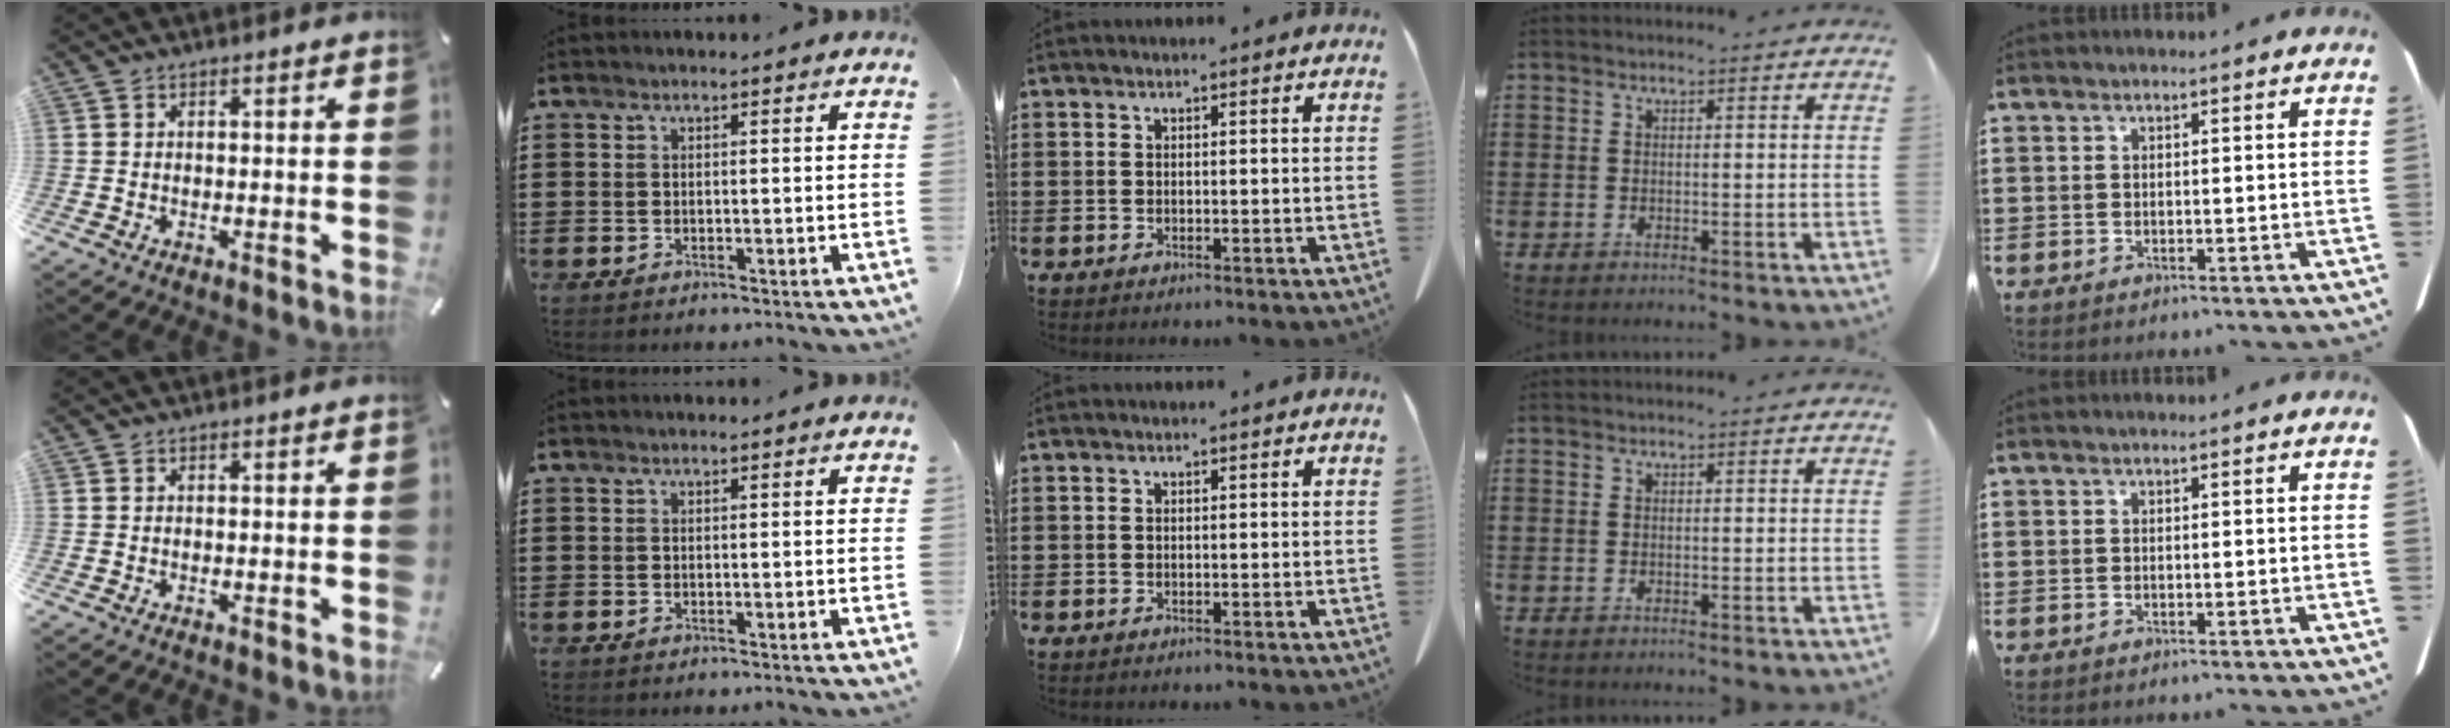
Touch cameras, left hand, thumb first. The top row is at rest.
{}